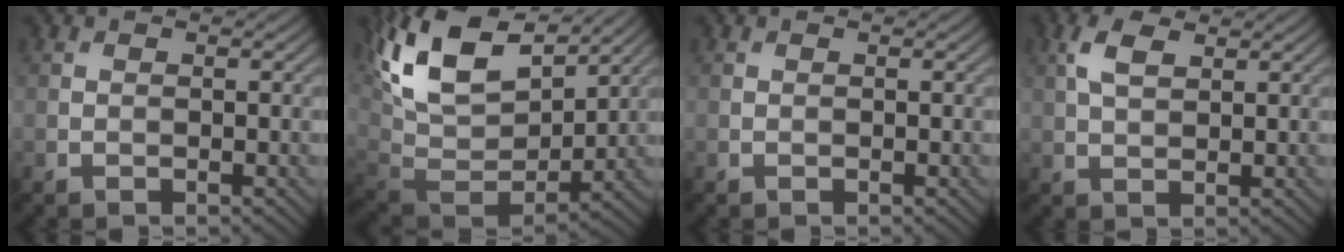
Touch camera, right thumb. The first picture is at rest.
{"total": 17.1, "force": [8.9, 9.3, 11.2], "torque": [-0.266, 0.038, 0.165]}
{"total": 0.0}
{"total": 4.1, "force": [2.0, 2.1, 3.0], "torque": [-0.078, 0.007, 0.038]}